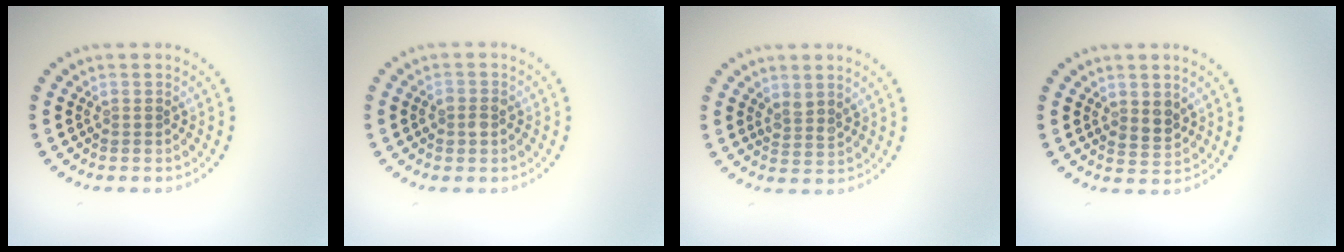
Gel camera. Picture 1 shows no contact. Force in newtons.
{"total": 1.3, "press": 1.2, "slide": 0.3}
{"total": 1.5, "press": 1.2, "slide": 1.0}
{"total": 1.9, "press": 1.8, "slide": 0.7}